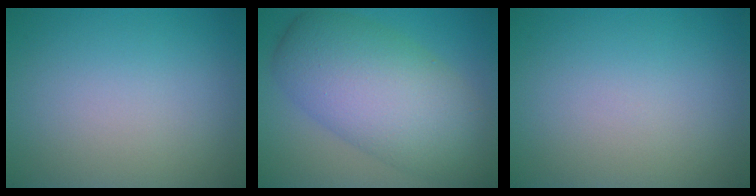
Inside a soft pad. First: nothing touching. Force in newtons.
{"total": 10.1, "press": 10.1, "slide": 0.3}
{"total": 0.0}